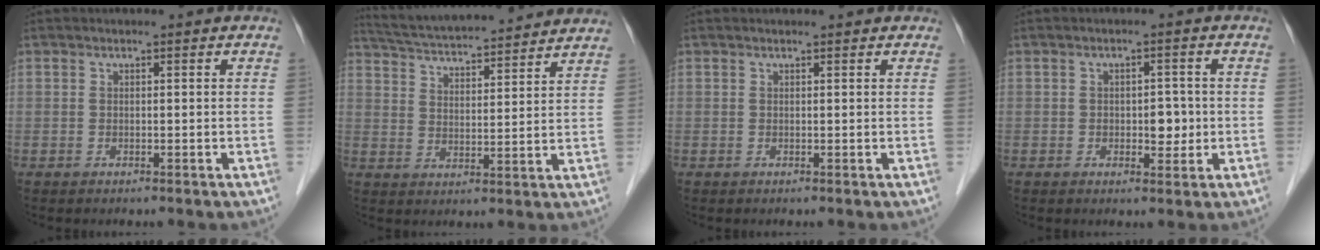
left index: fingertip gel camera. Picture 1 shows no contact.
{"total": 18.5, "force": [17.0, 1.9, 7.0], "torque": [-0.121, 0.040, 0.254]}
{"total": 1.7, "force": [1.5, 0.4, 0.5], "torque": [-0.014, 0.013, 0.015]}
{"total": 3.1, "force": [-0.3, 1.9, 2.5], "torque": [-0.029, 0.002, 0.000]}